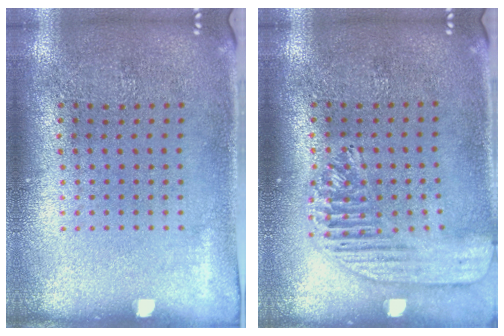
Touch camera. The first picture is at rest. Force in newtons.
{"total": 1.7, "press": 1.5, "slide": 0.7}